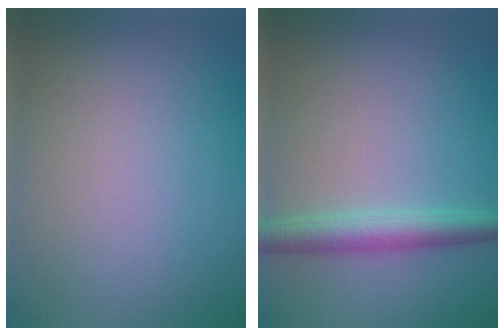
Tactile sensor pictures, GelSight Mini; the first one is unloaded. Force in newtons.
{"total": 3.5, "press": 3.5, "slide": 0.1}